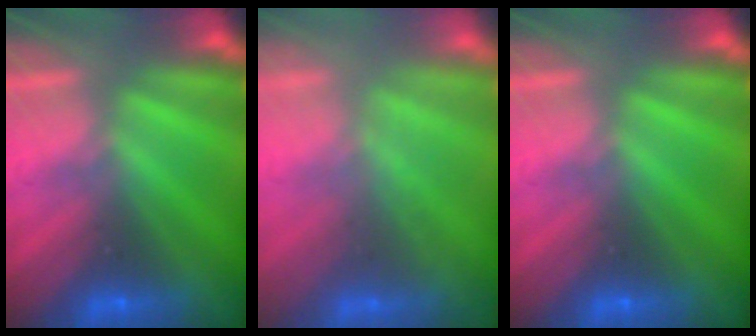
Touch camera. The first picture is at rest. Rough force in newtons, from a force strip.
{"total": 1.8}
{"total": 0.0}